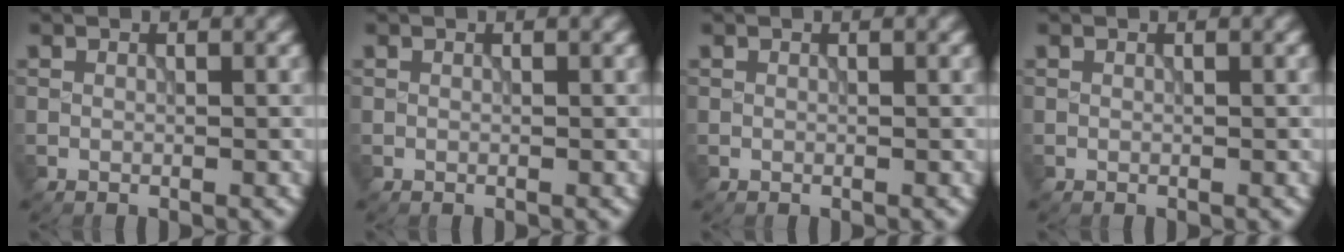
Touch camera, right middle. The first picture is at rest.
{"total": 0.0}
{"total": 0.0}
{"total": 0.0}